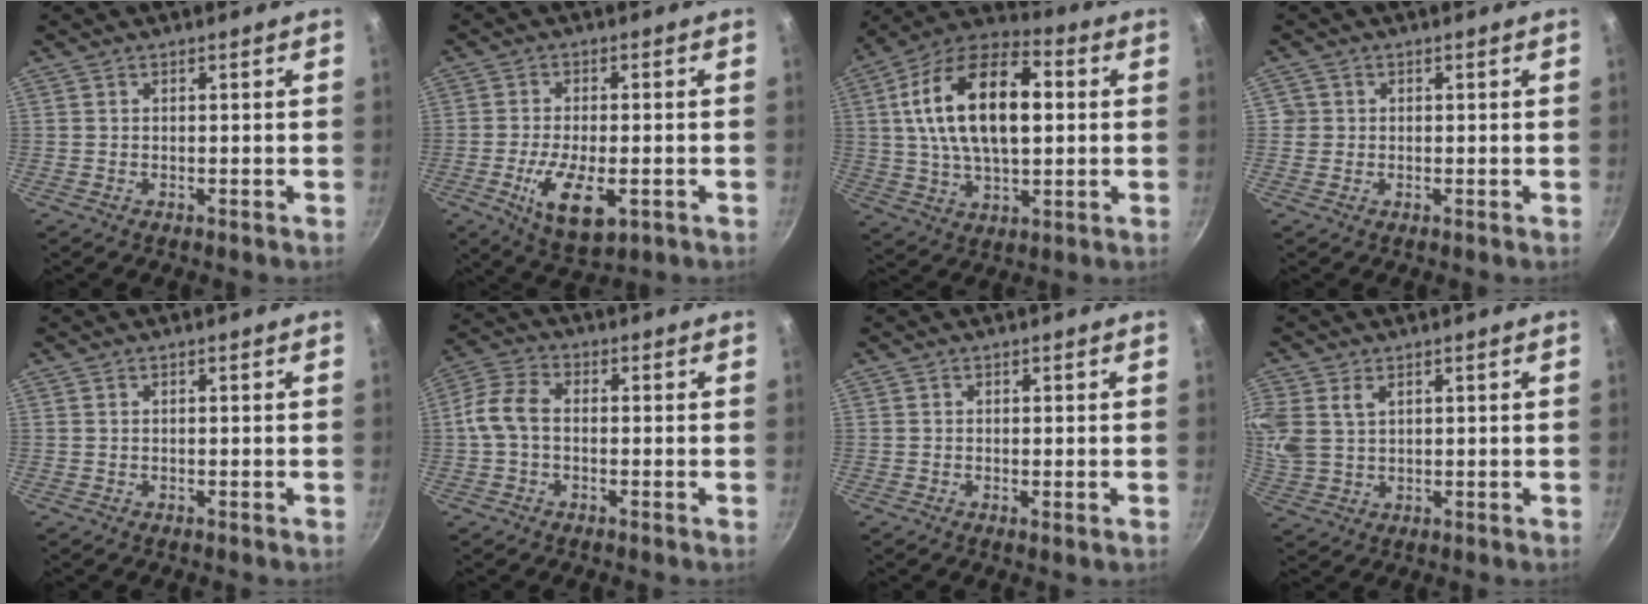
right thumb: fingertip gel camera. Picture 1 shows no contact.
{"total": 10.0, "force": [-3.3, 4.4, 8.3], "torque": [-0.147, -0.007, -0.049]}
{"total": 21.5, "force": [3.2, 11.4, 17.9], "torque": [-0.308, 0.017, 0.047]}
{"total": 1.8, "force": [0.1, 1.8, 0.0], "torque": [0.012, 0.006, -0.001]}
{"total": 0.0}
{"total": 6.7, "force": [-0.5, 4.4, 5.1], "torque": [-0.104, 0.021, -0.019]}
{"total": 0.9, "force": [-0.2, 0.1, 0.8], "torque": [-0.021, -0.005, -0.005]}
{"total": 10.7, "force": [3.3, 7.6, 6.8], "torque": [-0.185, 0.002, 0.076]}